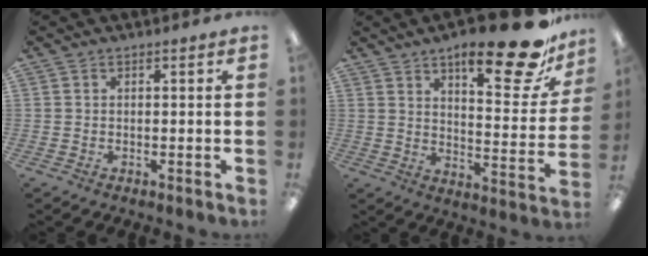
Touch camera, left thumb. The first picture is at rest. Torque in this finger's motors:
{"motor_torque": [0.25, 0.27, 1.47, -1.29, 0.19]}